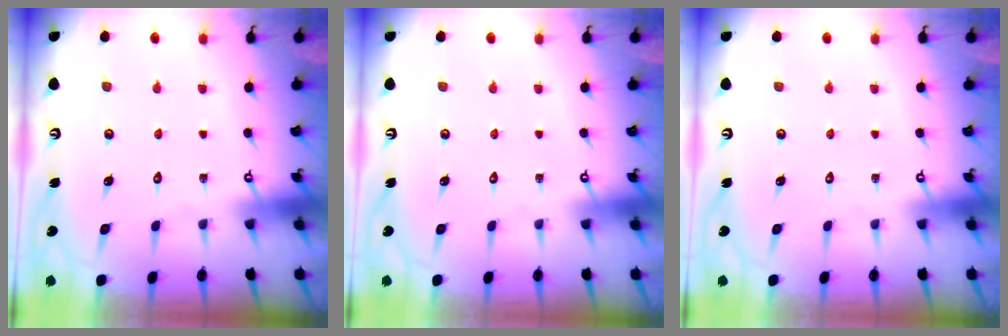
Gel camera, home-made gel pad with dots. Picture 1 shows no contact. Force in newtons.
{"total": 0.0}
{"total": 0.0}